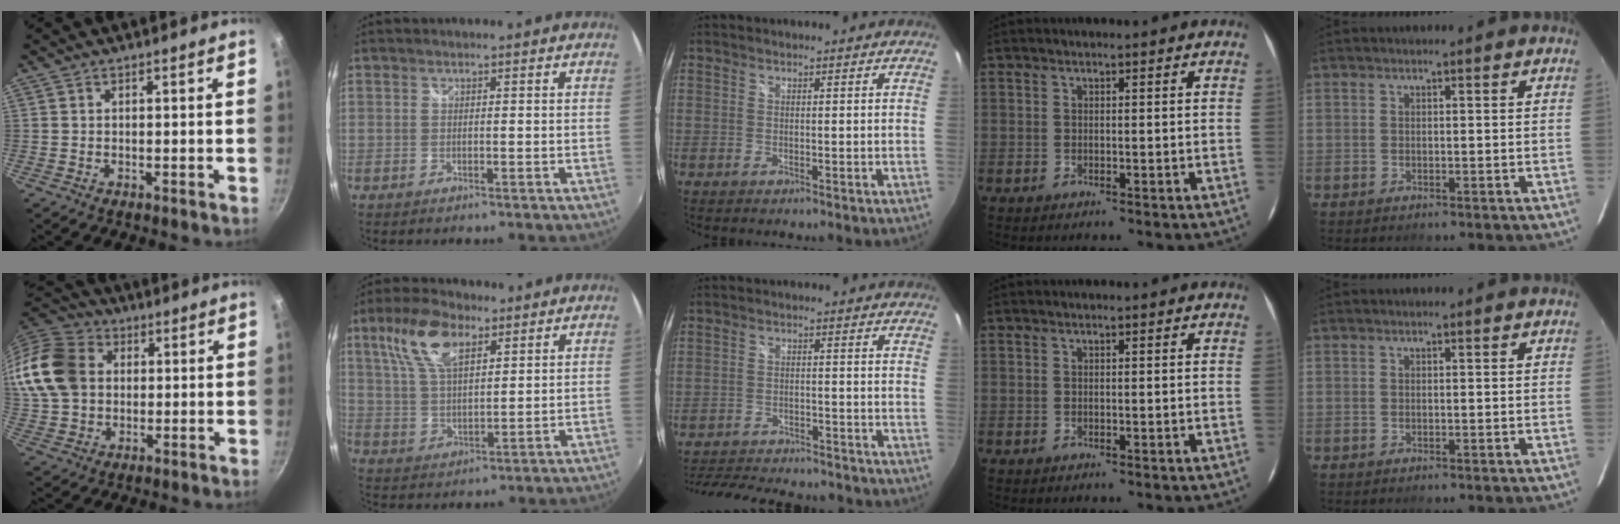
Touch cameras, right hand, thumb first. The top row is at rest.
{"thumb": {"total": 19.9, "force": [3.1, 16.0, 11.3], "torque": [-0.241, 0.028, 0.051]}, "index": {"total": 11.0, "force": [5.8, 4.8, 8.0], "torque": [-0.160, 0.021, 0.113]}, "middle": {"total": 18.5, "force": [-16.0, 5.5, 7.5], "torque": [-0.158, -0.010, -0.220]}}